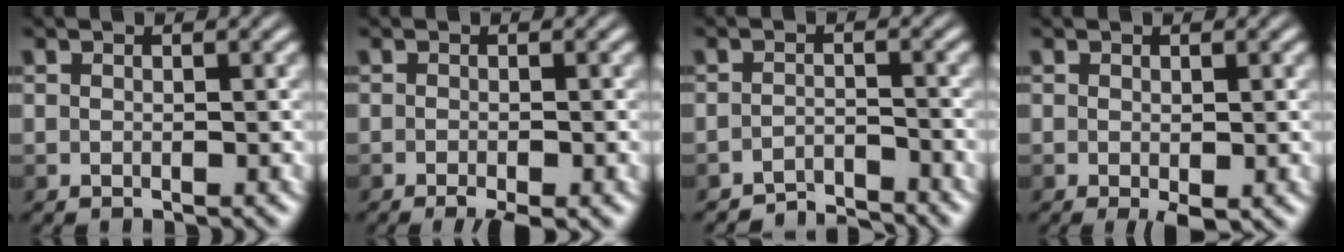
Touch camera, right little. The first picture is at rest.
{"total": 2.1, "force": [-1.3, 0.2, 1.7], "torque": [-0.028, -0.006, -0.021]}
{"total": 3.4, "force": [-3.3, -0.3, -0.7], "torque": [0.010, 0.005, -0.062]}
{"total": 1.7, "force": [-0.5, 0.5, 1.5], "torque": [-0.026, -0.005, -0.006]}